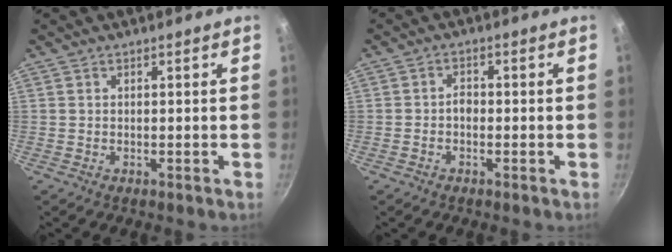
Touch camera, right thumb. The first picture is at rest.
{"total": 2.0, "force": [-0.7, 1.4, 1.3], "torque": [-0.015, 0.014, -0.014]}